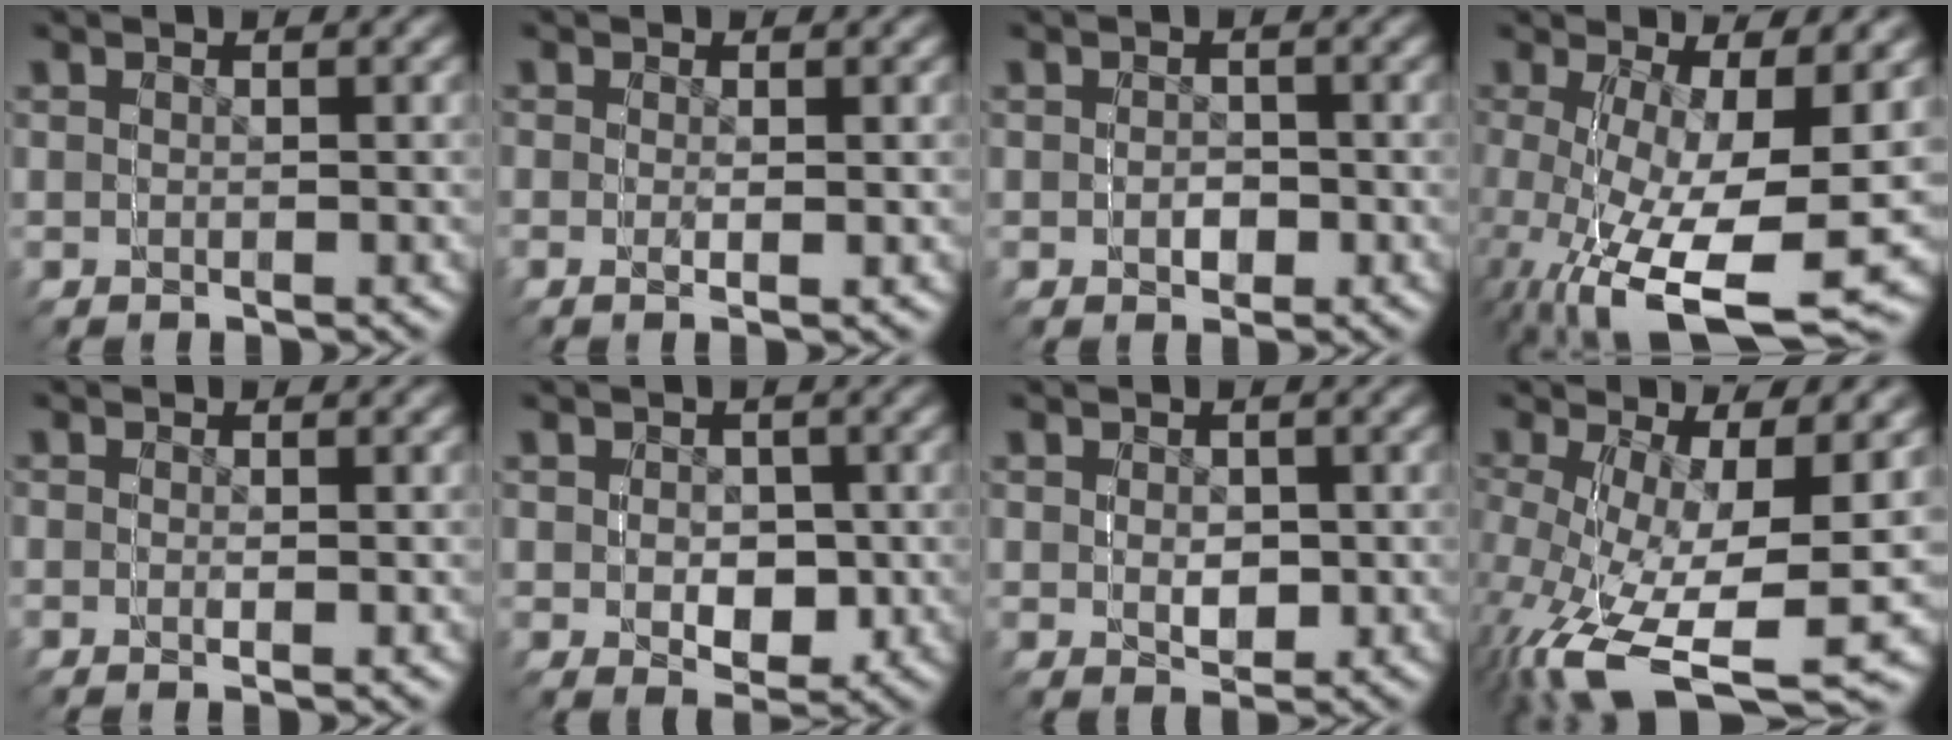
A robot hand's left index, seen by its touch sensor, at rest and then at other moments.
{"total": 1.5, "force": [0.3, -1.2, -0.9], "torque": [0.017, 0.011, -0.001]}
{"total": 1.4, "force": [0.1, 1.1, -0.9], "torque": [0.001, -0.006, 0.003]}
{"total": 5.0, "force": [-1.2, 2.6, 4.2], "torque": [-0.090, -0.010, -0.008]}
{"total": 0.9, "force": [0.0, -0.6, -0.6], "torque": [0.010, 0.003, -0.004]}
{"total": 2.3, "force": [0.7, 1.6, -1.5], "torque": [0.016, -0.003, 0.012]}
{"total": 1.6, "force": [0.6, 0.6, -1.4], "torque": [0.022, 0.002, 0.012]}
{"total": 4.2, "force": [-0.9, 2.5, 3.3], "torque": [-0.081, -0.013, 0.000]}